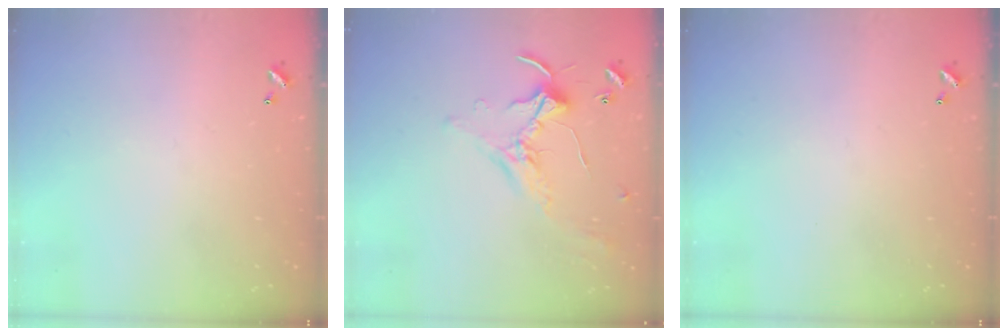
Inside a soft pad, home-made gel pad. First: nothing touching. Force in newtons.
{"total": 0.8, "press": 0.7, "slide": 0.4}
{"total": 0.0}